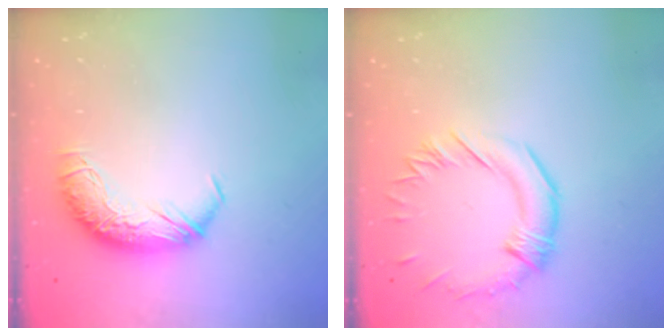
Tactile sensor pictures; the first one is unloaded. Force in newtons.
{"total": 1.0, "press": 0.6, "slide": 0.8}